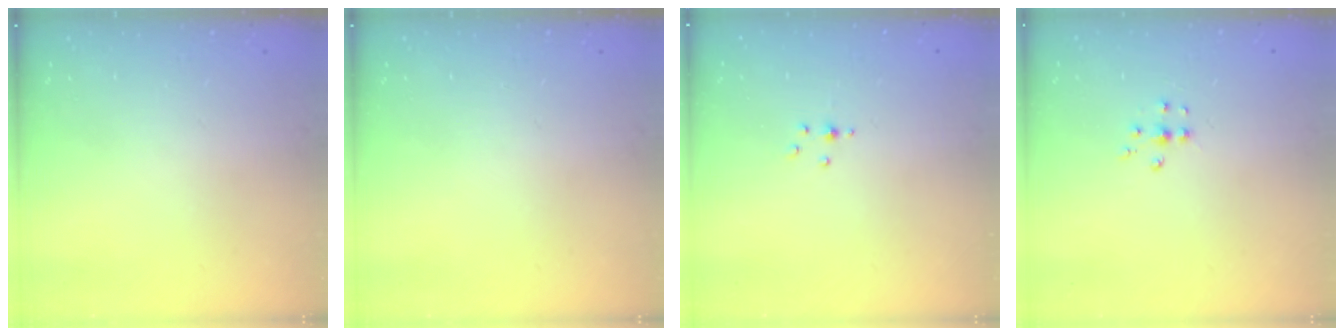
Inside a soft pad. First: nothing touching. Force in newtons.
{"total": 0.0}
{"total": 3.2, "press": 2.8, "slide": 1.6}
{"total": 5.4, "press": 5.3, "slide": 0.7}